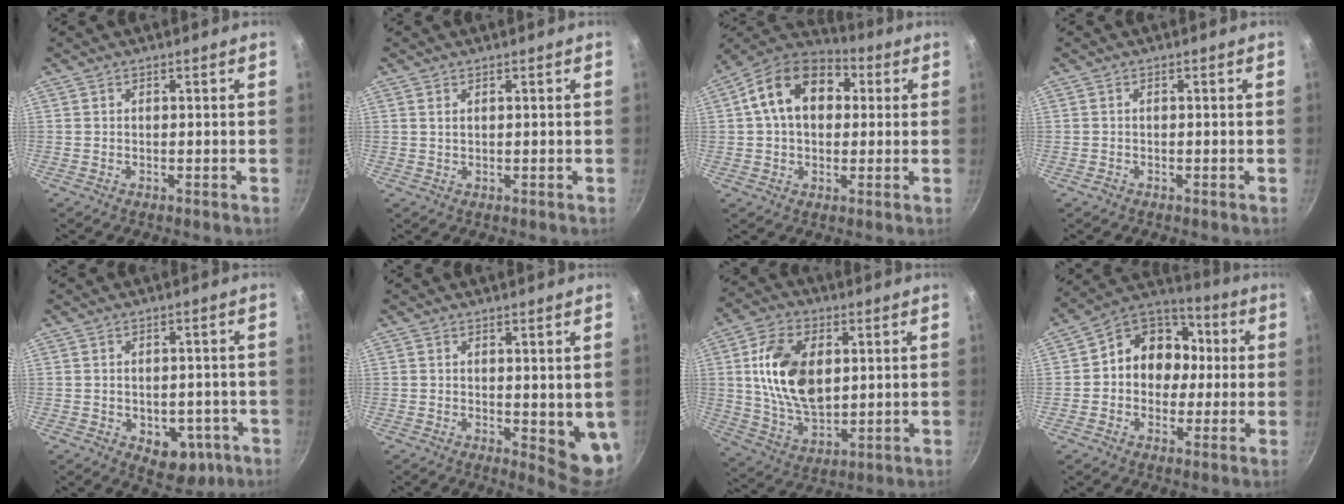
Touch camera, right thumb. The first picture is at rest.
{"total": 0.8, "force": [0.4, 0.4, 0.5], "torque": [-0.009, 0.001, 0.008]}
{"total": 15.5, "force": [3.2, 11.0, 10.5], "torque": [-0.141, 0.029, 0.031]}
{"total": 0.8, "force": [-0.5, 0.6, 0.2], "torque": [-0.005, 0.004, -0.008]}
{"total": 8.4, "force": [-2.8, 5.6, 5.5], "torque": [-0.039, 0.008, -0.023]}
{"total": 6.5, "force": [0.7, 2.6, 5.9], "torque": [-0.067, -0.016, 0.014]}
{"total": 15.9, "force": [2.8, 9.9, 12.2], "torque": [-0.203, -0.008, 0.055]}
{"total": 13.7, "force": [0.4, 11.7, 7.1], "torque": [-0.058, 0.038, -0.015]}